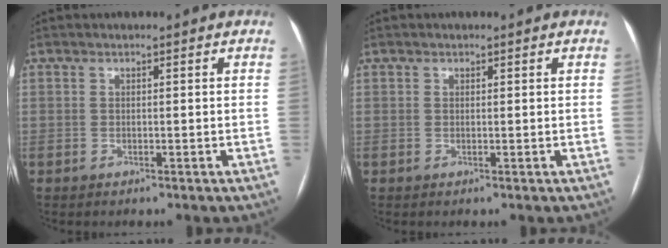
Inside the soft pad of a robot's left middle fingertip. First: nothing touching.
{"total": 0.0}